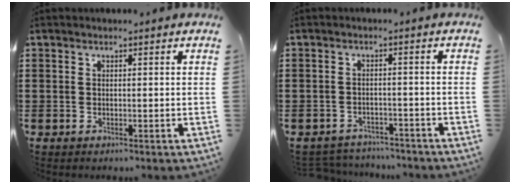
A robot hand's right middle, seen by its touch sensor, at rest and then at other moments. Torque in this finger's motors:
{"motor_torque": [-0.07, 0.20, -0.08, 0.00]}